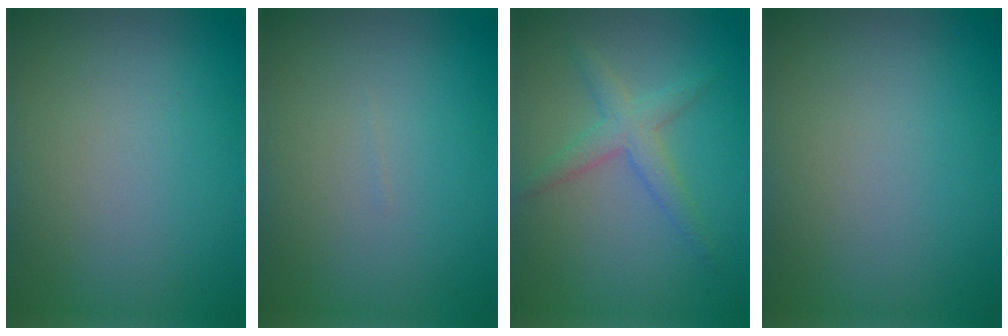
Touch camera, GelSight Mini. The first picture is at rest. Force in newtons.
{"total": 0.0}
{"total": 2.6, "press": 2.6, "slide": 0.1}
{"total": 0.0}